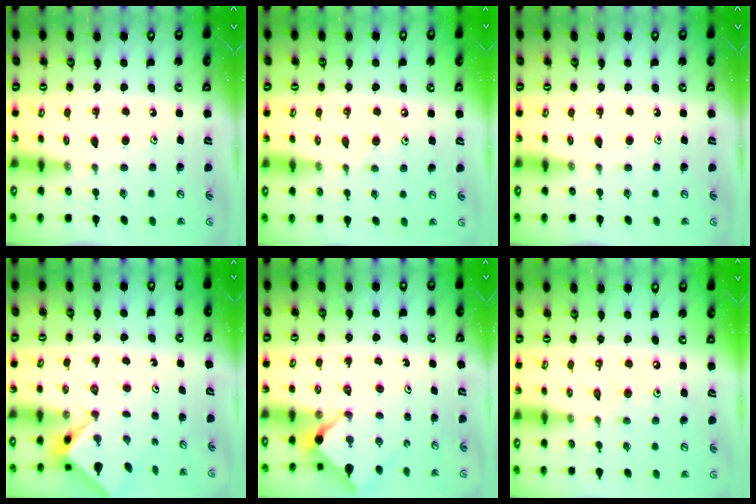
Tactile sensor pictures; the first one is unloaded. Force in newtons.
{"total": 3.7, "press": 3.7, "slide": 0.4}
{"total": 0.0}
{"total": 2.1, "press": 2.1, "slide": 0.2}
{"total": 2.6, "press": 2.6, "slide": 0.3}
{"total": 5.5, "press": 5.5, "slide": 0.5}